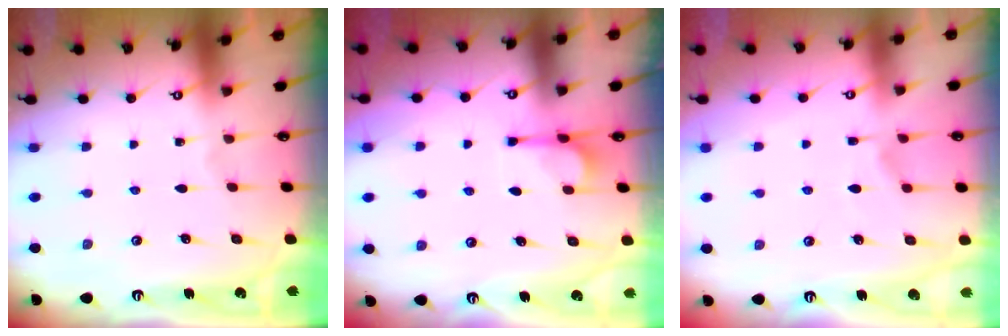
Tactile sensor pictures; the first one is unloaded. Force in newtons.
{"total": 4.5, "press": 4.5, "slide": 0.7}
{"total": 1.6, "press": 0.8, "slide": 1.4}